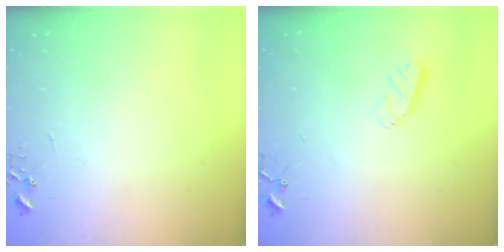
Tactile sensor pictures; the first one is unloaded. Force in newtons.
{"total": 5.4, "press": 5.4, "slide": 0.4}